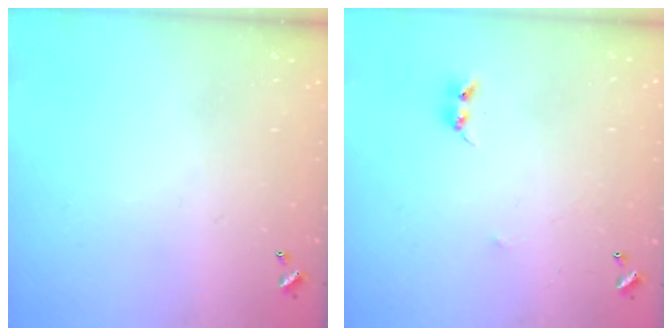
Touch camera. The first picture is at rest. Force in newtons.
{"total": 2.5, "press": 2.4, "slide": 0.6}